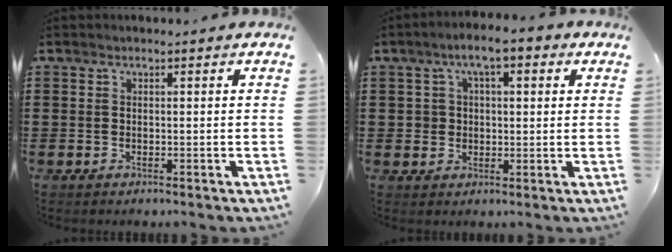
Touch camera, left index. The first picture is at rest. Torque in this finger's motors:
{"motor_torque": [2.14, 0.00, 0.36, 0.10]}